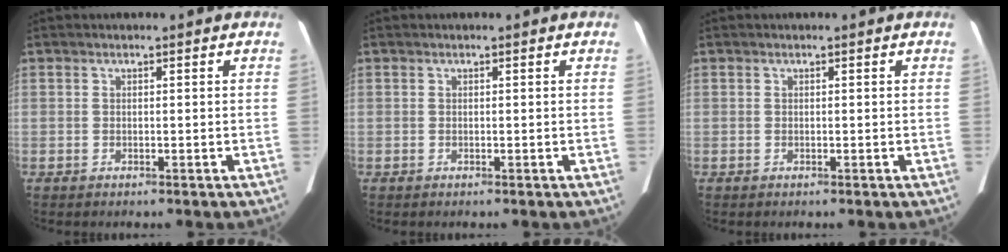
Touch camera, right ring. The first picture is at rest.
{"total": 0.0}
{"total": 0.0}